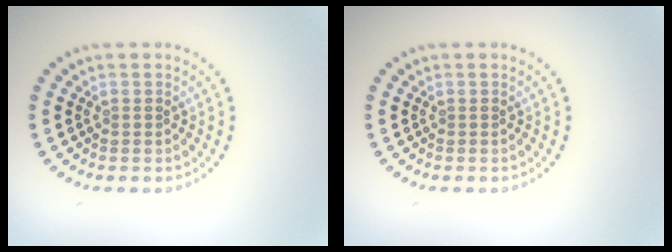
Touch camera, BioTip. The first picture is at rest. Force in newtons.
{"total": 0.0}